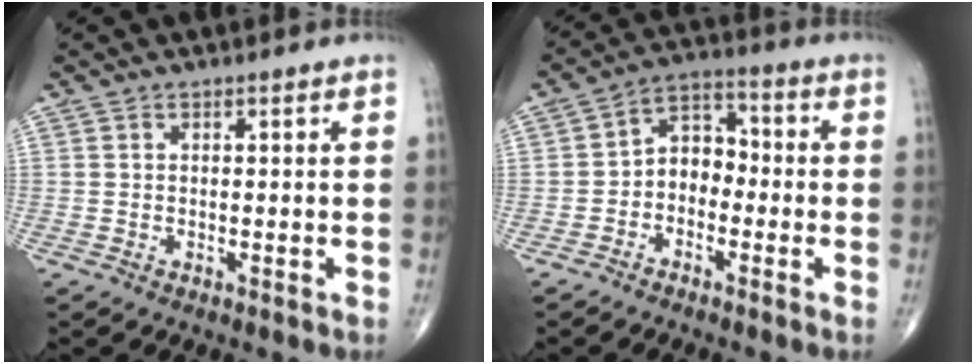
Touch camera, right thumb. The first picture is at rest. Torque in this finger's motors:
{"motor_torque": [-0.15, 0.31, 0.31, 0.19, 0.13]}